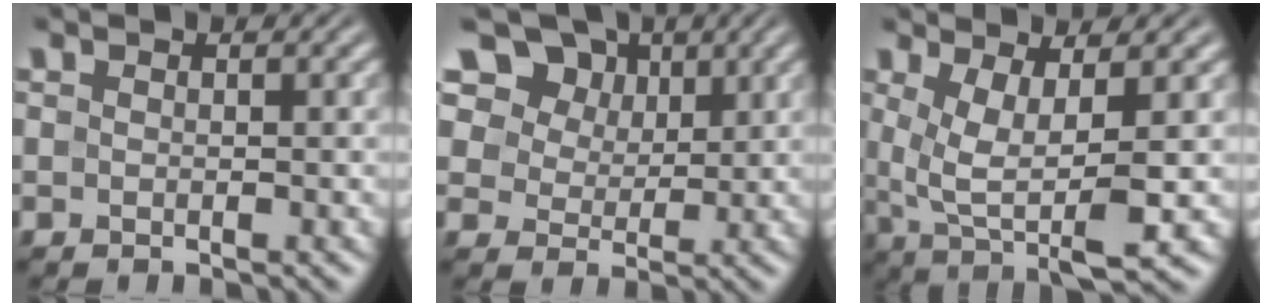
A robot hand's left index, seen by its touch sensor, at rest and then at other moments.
{"total": 11.7, "force": [7.2, 7.7, 5.2], "torque": [-0.121, 0.015, 0.123]}
{"total": 6.0, "force": [0.6, 1.7, 5.8], "torque": [-0.109, -0.008, 0.017]}